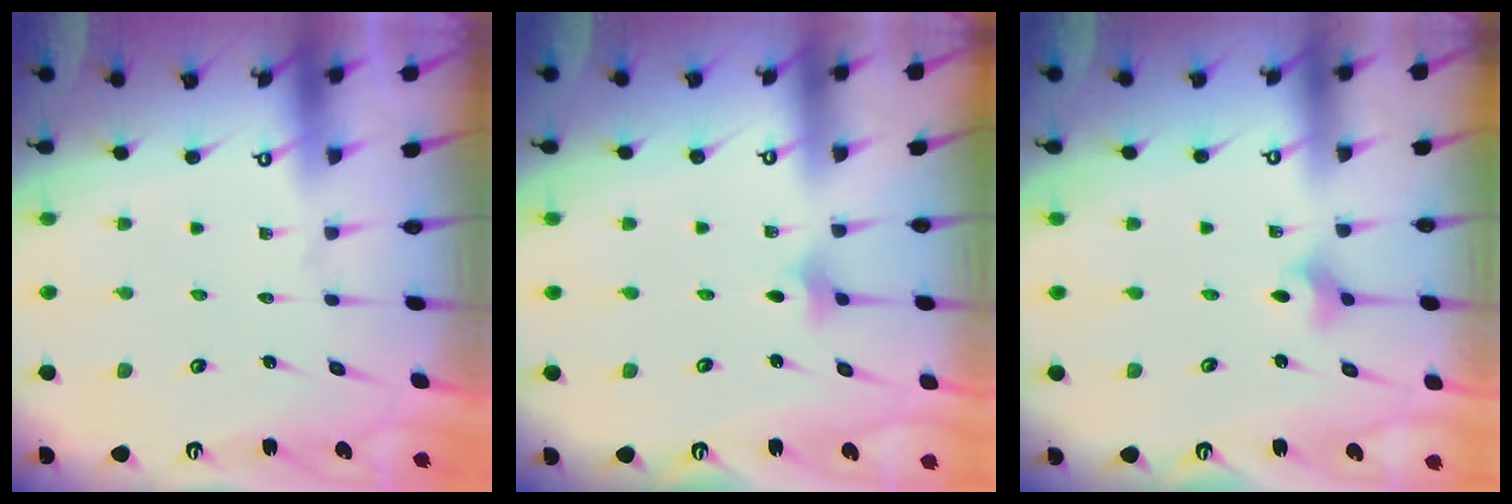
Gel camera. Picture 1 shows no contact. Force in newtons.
{"total": 2.8, "press": 2.7, "slide": 0.6}
{"total": 3.5, "press": 3.5, "slide": 0.6}